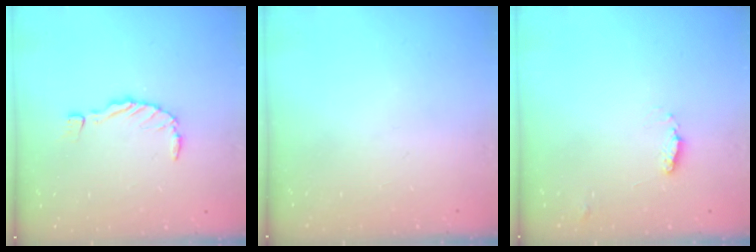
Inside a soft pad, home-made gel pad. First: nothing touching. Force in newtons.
{"total": 0.0}
{"total": 4.6, "press": 4.6, "slide": 0.7}